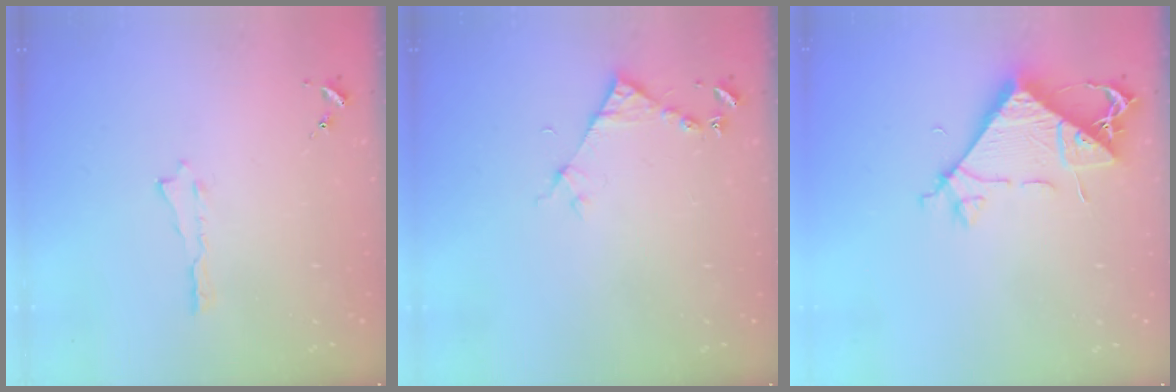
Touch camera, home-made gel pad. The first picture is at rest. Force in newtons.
{"total": 4.1, "press": 4.1, "slide": 0.3}
{"total": 7.8, "press": 7.7, "slide": 1.2}